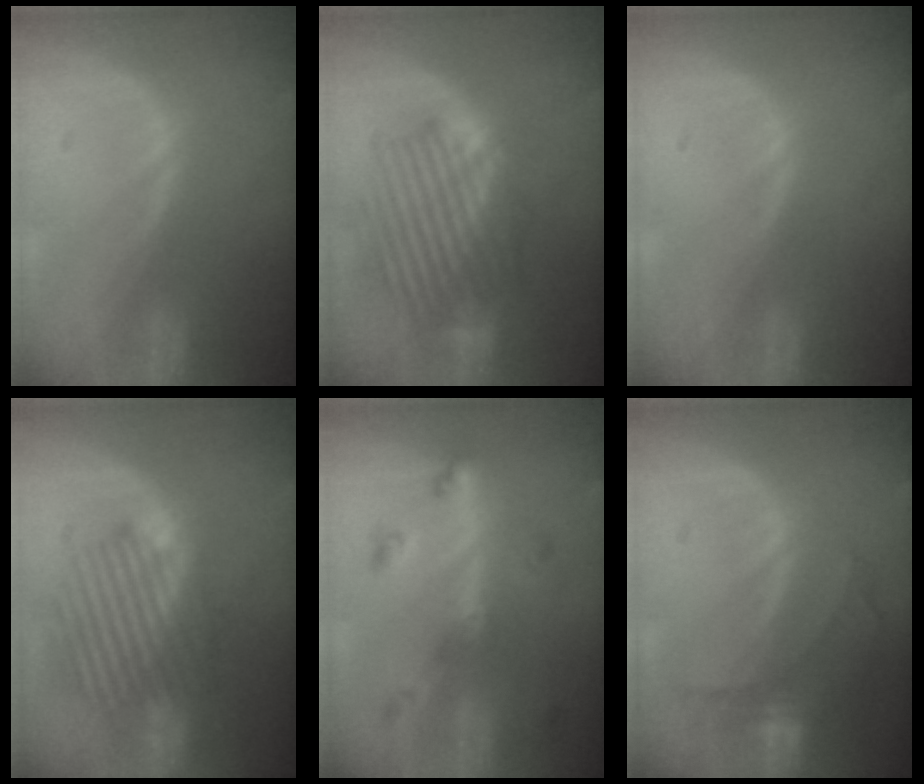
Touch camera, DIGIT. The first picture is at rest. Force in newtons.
{"total": 8.8, "press": 8.5, "slide": 2.3}
{"total": 0.0}
{"total": 8.9, "press": 8.8, "slide": 1.5}
{"total": 5.0, "press": 4.9, "slide": 0.6}
{"total": 5.7, "press": 5.7, "slide": 0.3}